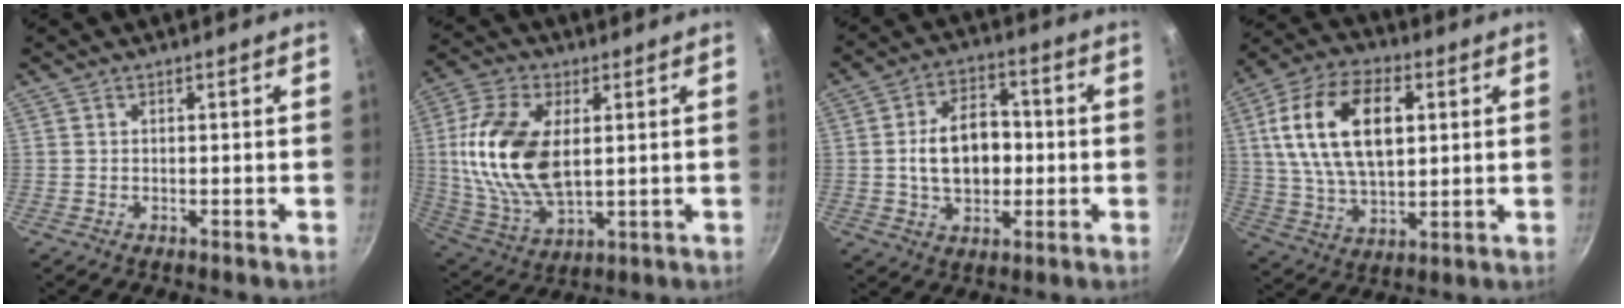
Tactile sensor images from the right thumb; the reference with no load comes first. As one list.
[{"total": 17.7, "force": [2.5, 9.9, 14.4], "torque": [-0.276, -0.004, 0.053]}, {"total": 12.0, "force": [-0.4, 8.2, 8.8], "torque": [-0.116, 0.018, -0.009]}, {"total": 19.3, "force": [4.5, 11.3, 15.0], "torque": [-0.264, 0.001, 0.078]}]